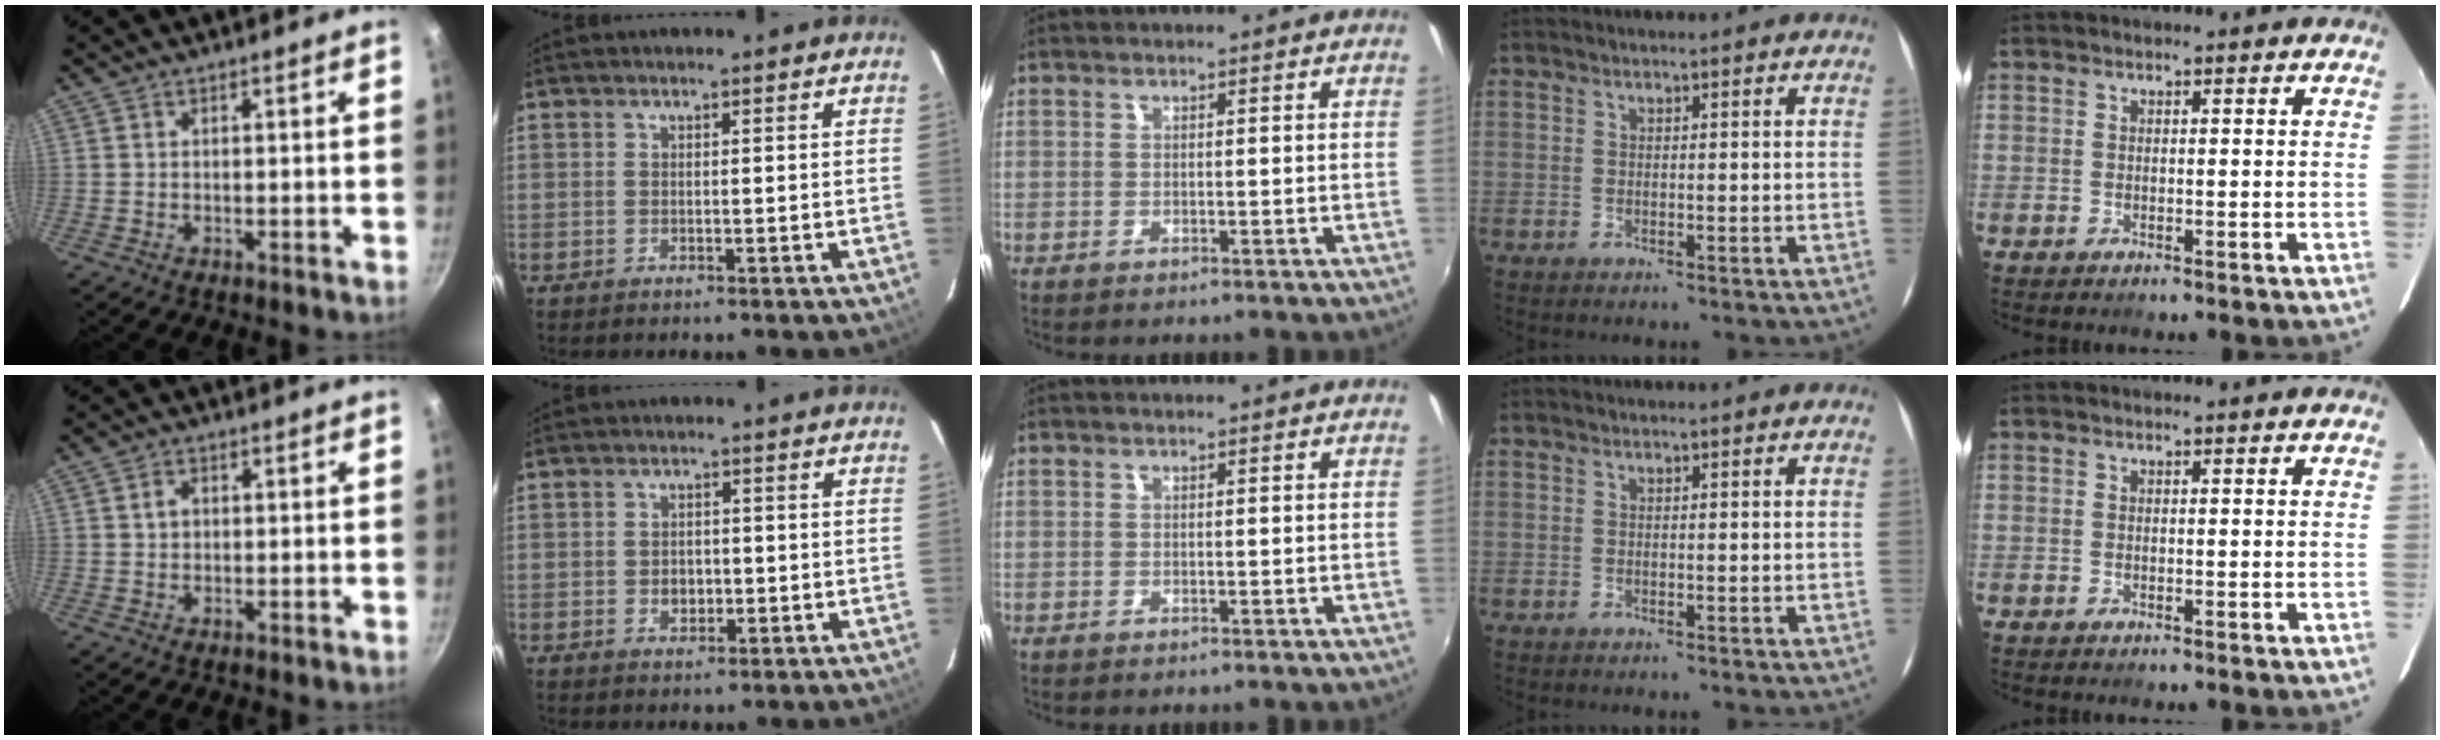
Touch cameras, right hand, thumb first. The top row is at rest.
{"thumb": {"total": 2.2, "force": [0.5, 1.7, 1.3], "torque": [-0.015, 0.006, 0.007]}, "index": {"total": 3.1, "force": [-0.6, 2.5, 1.7], "torque": [-0.029, 0.002, -0.006]}}